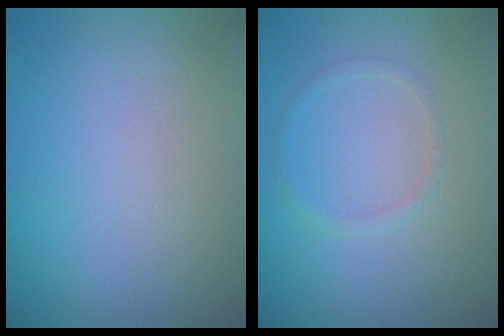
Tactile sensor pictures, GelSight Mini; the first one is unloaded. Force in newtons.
{"total": 1.0, "press": 0.9, "slide": 0.0}